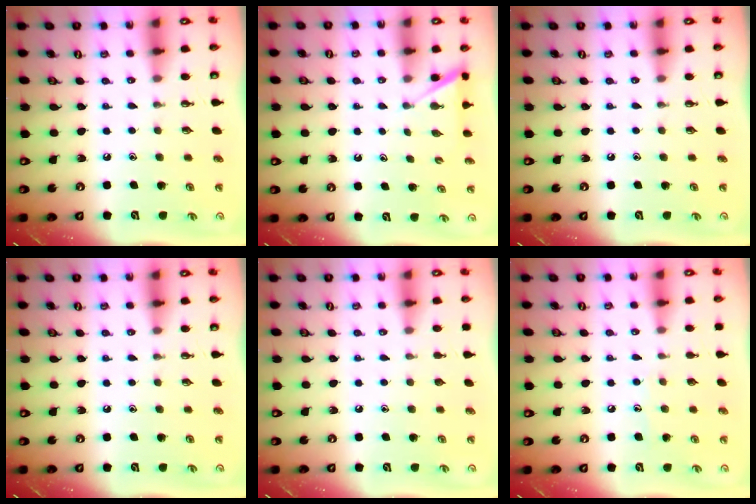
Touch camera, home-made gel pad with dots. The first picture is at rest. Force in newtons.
{"total": 3.0, "press": 3.0, "slide": 0.2}
{"total": 0.0}
{"total": 0.0}
{"total": 0.0}
{"total": 5.5, "press": 5.5, "slide": 0.6}